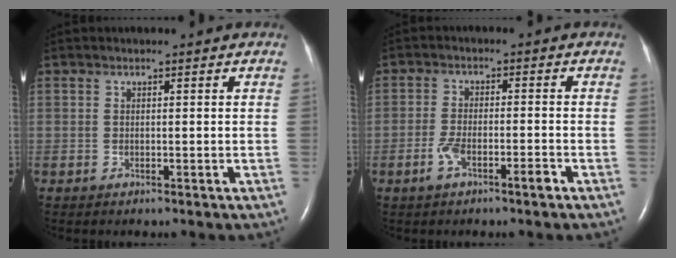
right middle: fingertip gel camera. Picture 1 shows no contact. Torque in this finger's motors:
{"motor_torque": [0.47, -0.26, 0.08, 0.03]}